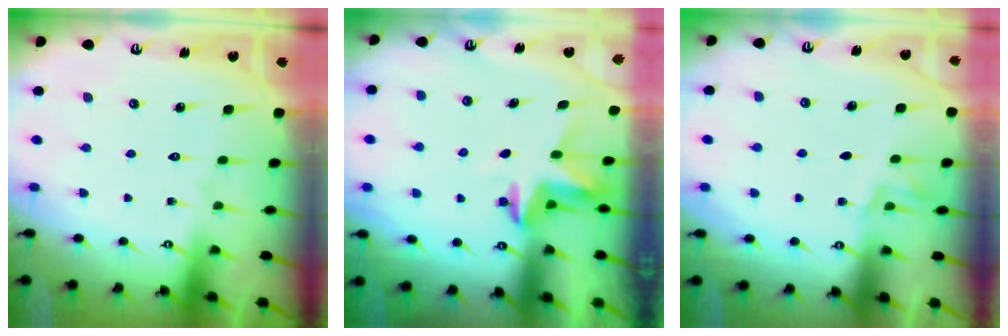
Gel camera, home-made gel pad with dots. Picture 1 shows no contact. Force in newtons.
{"total": 3.5, "press": 3.5, "slide": 0.3}
{"total": 2.5, "press": 1.7, "slide": 1.7}